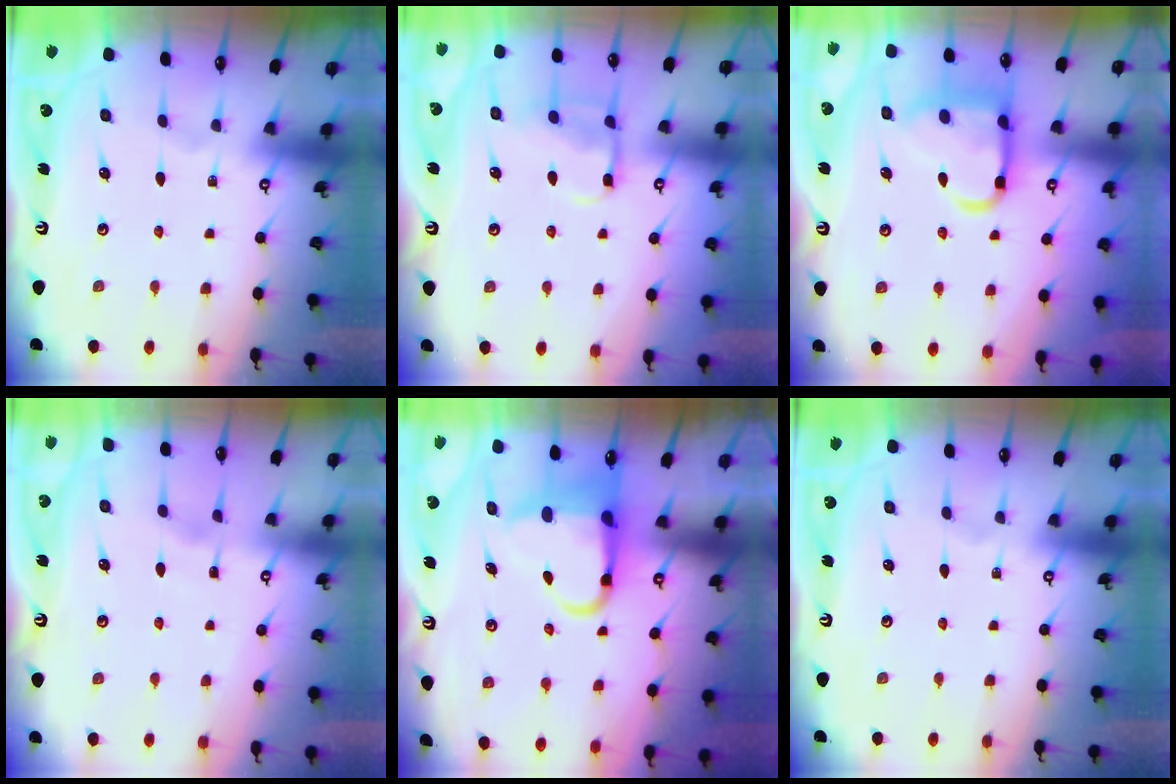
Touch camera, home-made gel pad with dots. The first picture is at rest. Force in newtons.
{"total": 11.1, "press": 11.1, "slide": 1.1}
{"total": 14.8, "press": 14.7, "slide": 1.5}
{"total": 2.7, "press": 2.7, "slide": 0.3}
{"total": 8.2, "press": 8.0, "slide": 1.8}
{"total": 0.0}